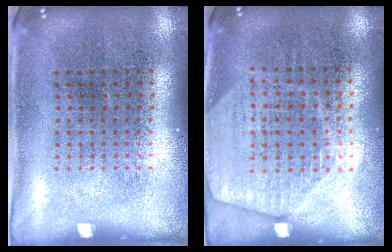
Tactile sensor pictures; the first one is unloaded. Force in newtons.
{"total": 1.7, "press": 1.6, "slide": 0.7}